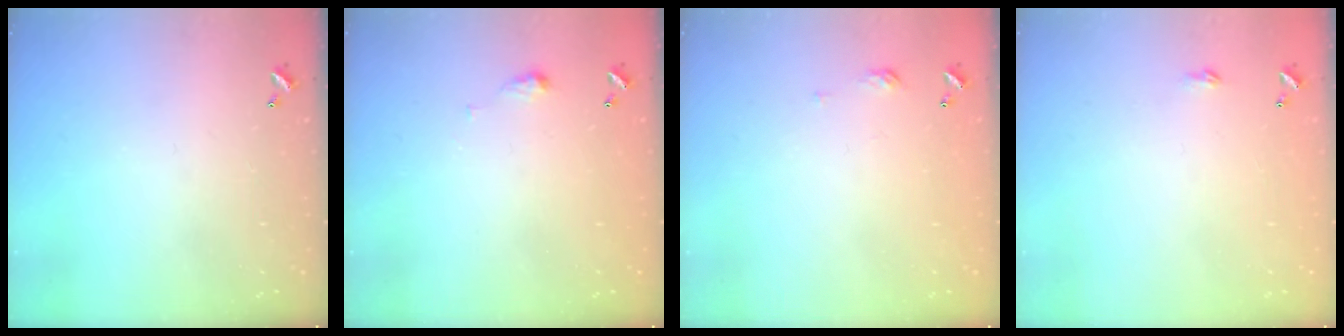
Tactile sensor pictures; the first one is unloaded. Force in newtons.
{"total": 2.9, "press": 2.9, "slide": 0.5}
{"total": 3.1, "press": 3.0, "slide": 0.4}
{"total": 2.2, "press": 2.2, "slide": 0.4}